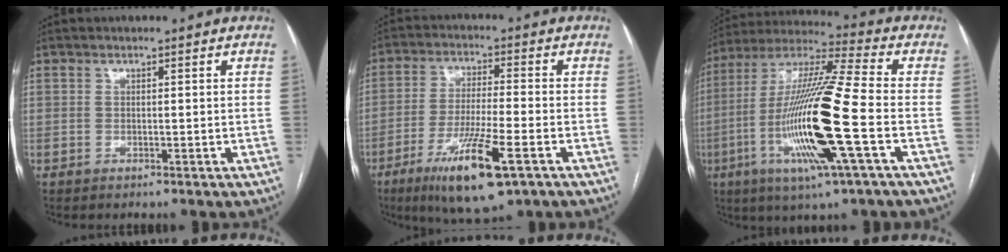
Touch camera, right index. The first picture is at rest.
{"total": 13.2, "force": [-6.6, 1.6, 11.4], "torque": [-0.214, -0.029, -0.108]}
{"total": 20.3, "force": [-5.2, 0.4, 19.6], "torque": [-0.408, -0.021, -0.106]}